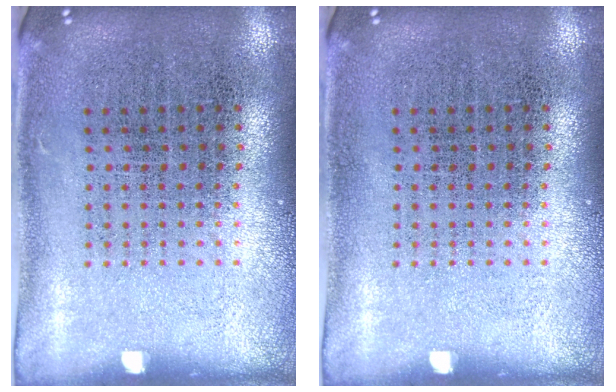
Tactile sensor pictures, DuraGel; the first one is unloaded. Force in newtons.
{"total": 0.0}